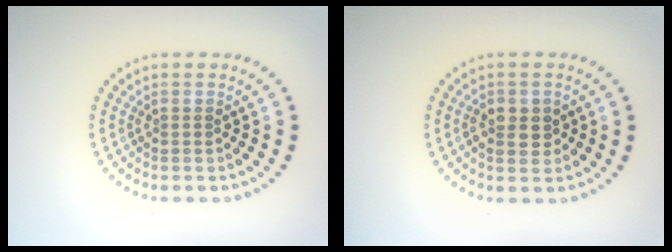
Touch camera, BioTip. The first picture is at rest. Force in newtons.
{"total": 2.5, "press": 2.5, "slide": 0.4}